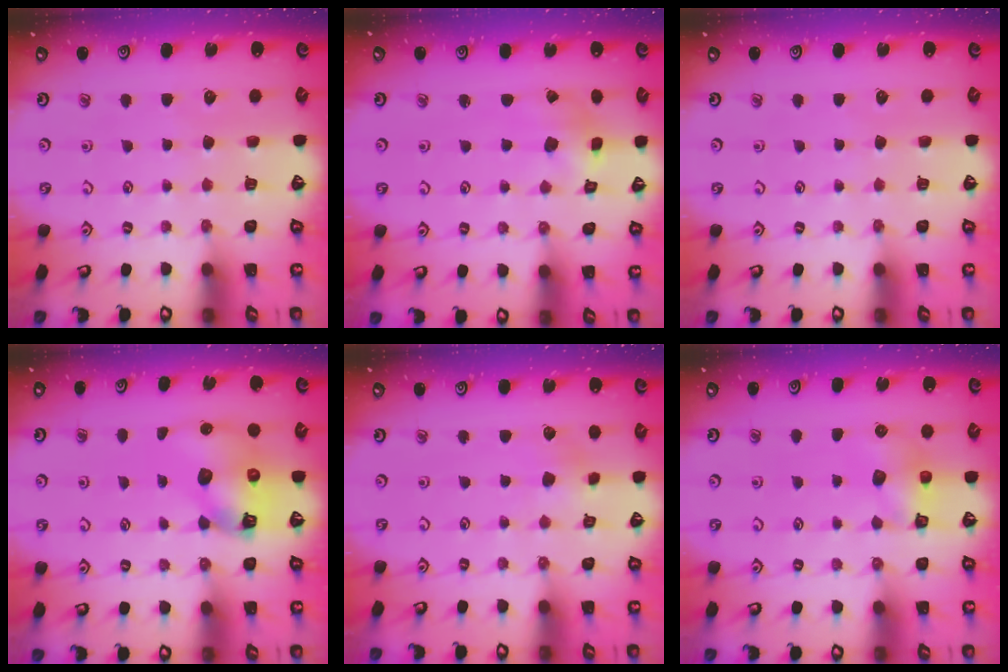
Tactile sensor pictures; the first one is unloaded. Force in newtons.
{"total": 3.5, "press": 3.5, "slide": 0.8}
{"total": 0.0}
{"total": 8.8, "press": 8.7, "slide": 1.4}
{"total": 2.6, "press": 2.6, "slide": 0.4}
{"total": 6.6, "press": 6.6, "slide": 0.3}